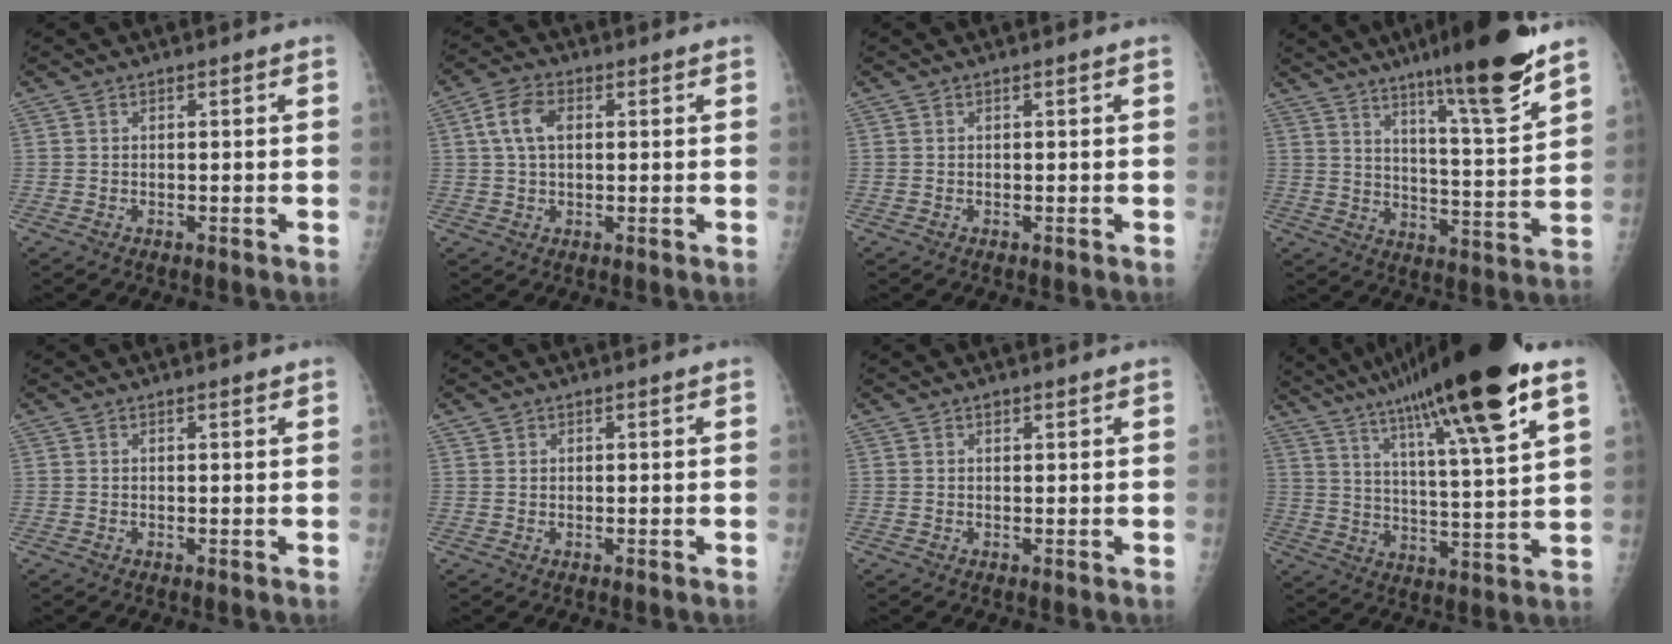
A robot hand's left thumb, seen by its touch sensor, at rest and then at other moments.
{"total": 6.3, "force": [1.4, 3.8, 4.8], "torque": [-0.094, 0.010, 0.023]}
{"total": 0.0}
{"total": 16.6, "force": [11.3, 1.2, 12.2], "torque": [-0.166, -0.071, 0.175]}
{"total": 0.8, "force": [0.6, 0.1, 0.5], "torque": [-0.005, -0.003, 0.009]}
{"total": 0.8, "force": [0.5, 0.6, 0.1], "torque": [0.007, -0.001, 0.005]}
{"total": 0.8, "force": [0.6, 0.4, 0.4], "torque": [-0.001, -0.003, 0.007]}
{"total": 23.5, "force": [14.2, 2.2, 18.6], "torque": [-0.295, -0.027, 0.229]}